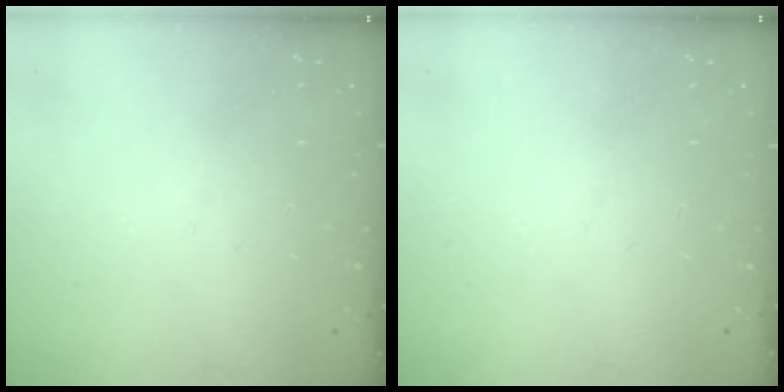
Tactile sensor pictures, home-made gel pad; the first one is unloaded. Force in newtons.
{"total": 0.0}